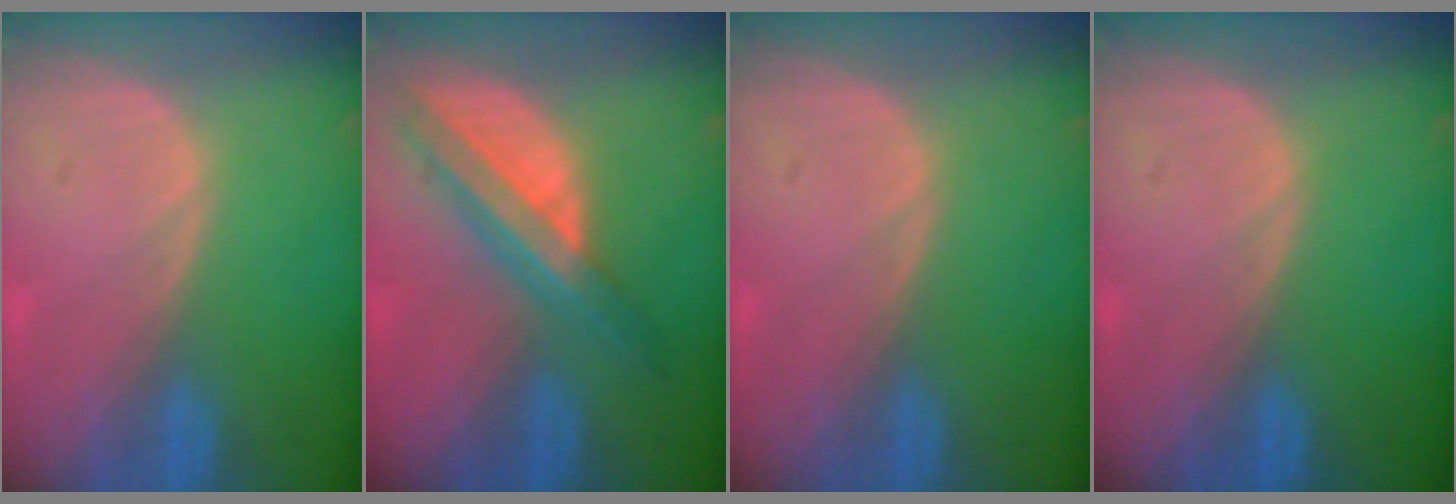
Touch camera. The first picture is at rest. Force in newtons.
{"total": 8.1, "press": 6.8, "slide": 4.3}
{"total": 0.0}
{"total": 0.0}